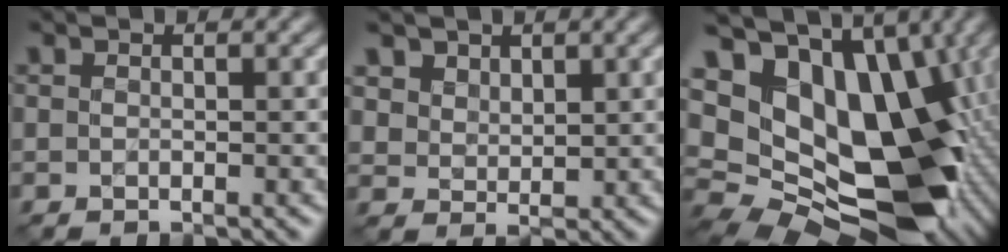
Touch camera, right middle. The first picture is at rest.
{"total": 3.3, "force": [2.1, 2.4, 0.7], "torque": [-0.036, 0.000, 0.048]}
{"total": 18.1, "force": [2.4, 12.3, 13.1], "torque": [-0.190, -0.005, 0.087]}